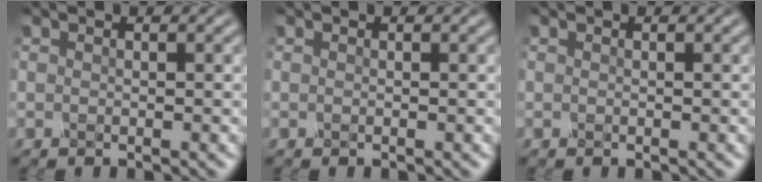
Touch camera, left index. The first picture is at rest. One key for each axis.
{"total": 0.0}
{"total": 0.0}